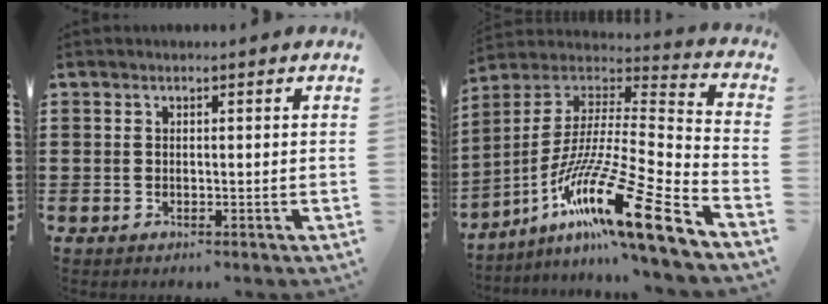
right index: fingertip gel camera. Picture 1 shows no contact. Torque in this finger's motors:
{"motor_torque": [-0.21, 0.23, 0.55, 0.21]}